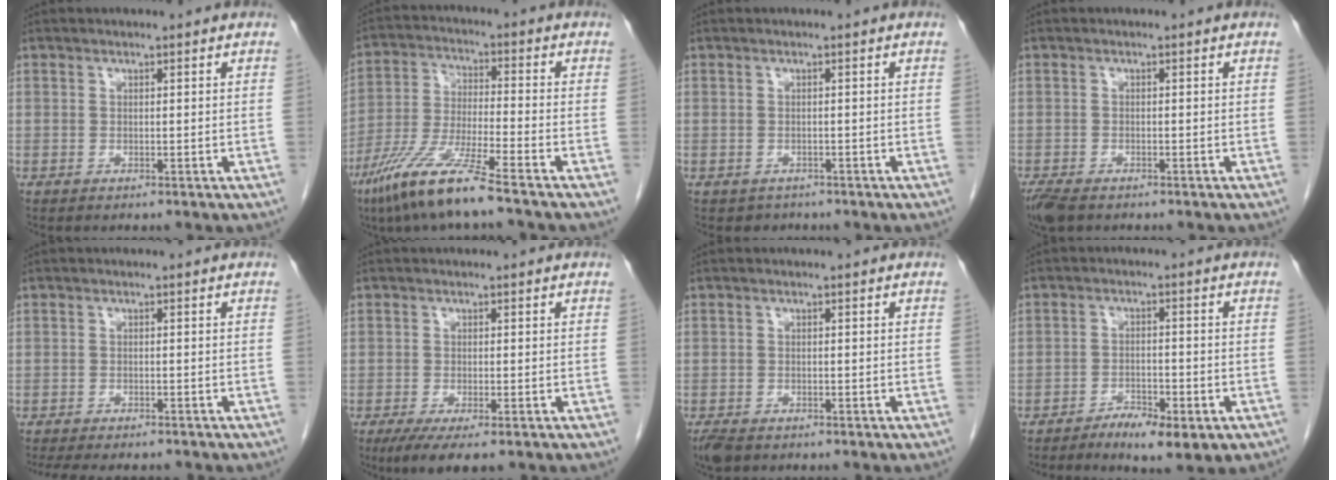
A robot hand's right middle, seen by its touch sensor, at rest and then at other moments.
{"total": 11.2, "force": [-7.7, -0.2, 8.1], "torque": [-0.169, -0.034, -0.152]}
{"total": 1.6, "force": [-1.2, 1.1, -0.2], "torque": [-0.007, 0.003, -0.017]}
{"total": 4.2, "force": [-3.2, 1.7, 2.2], "torque": [-0.046, -0.010, -0.054]}
{"total": 9.7, "force": [-8.5, 2.4, 4.0], "torque": [-0.062, -0.010, -0.114]}
{"total": 5.0, "force": [-3.2, 1.0, 3.7], "torque": [-0.058, -0.014, -0.050]}
{"total": 3.1, "force": [-2.3, 1.4, 1.4], "torque": [-0.031, -0.006, -0.039]}
{"total": 11.0, "force": [-7.4, 3.1, 7.5], "torque": [-0.107, -0.001, -0.117]}